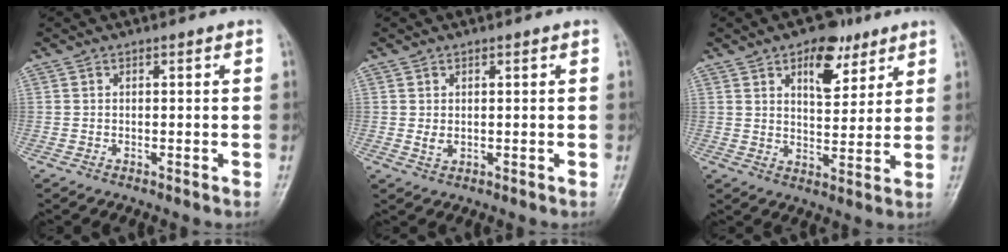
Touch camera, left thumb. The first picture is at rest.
{"total": 1.8, "force": [0.4, 1.2, 1.3], "torque": [-0.019, -0.006, 0.012]}
{"total": 9.5, "force": [5.3, 5.1, 6.0], "torque": [-0.058, -0.026, 0.078]}